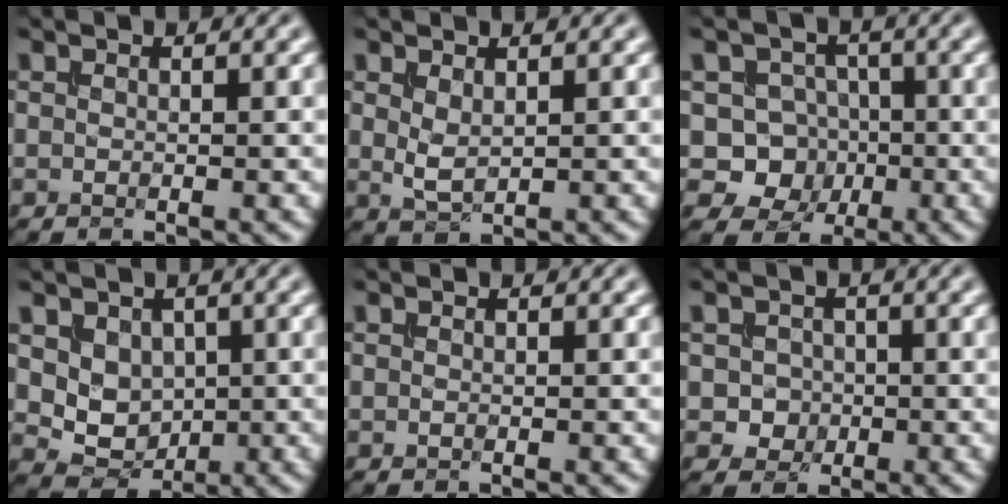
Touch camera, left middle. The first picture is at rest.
{"total": 1.7, "force": [0.6, 0.8, 1.4], "torque": [-0.035, -0.002, 0.017]}
{"total": 4.9, "force": [-0.7, 4.6, 1.5], "torque": [0.002, 0.007, -0.035]}
{"total": 3.9, "force": [0.8, 3.1, 2.1], "torque": [-0.045, -0.012, 0.020]}
{"total": 0.0}
{"total": 1.9, "force": [-0.4, 1.7, 0.6], "torque": [-0.003, -0.002, -0.007]}